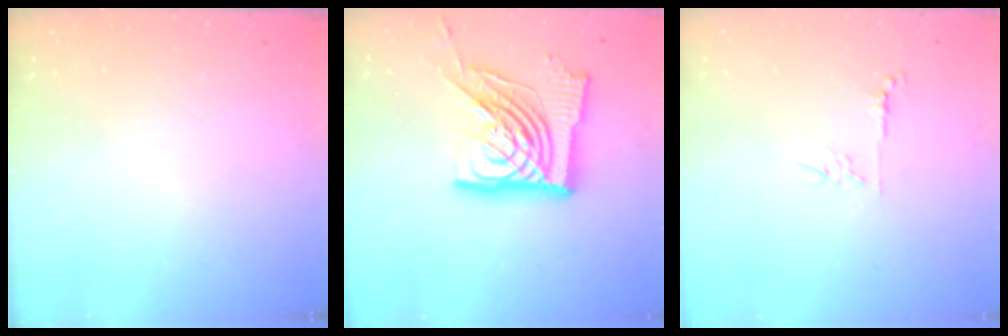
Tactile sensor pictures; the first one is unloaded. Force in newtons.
{"total": 26.7, "press": 26.5, "slide": 3.2}
{"total": 5.5, "press": 5.5, "slide": 0.7}